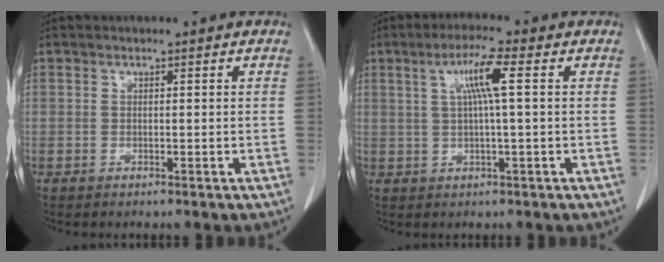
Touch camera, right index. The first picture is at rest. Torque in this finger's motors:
{"motor_torque": [0.78, 0.05, 0.37, 0.11]}